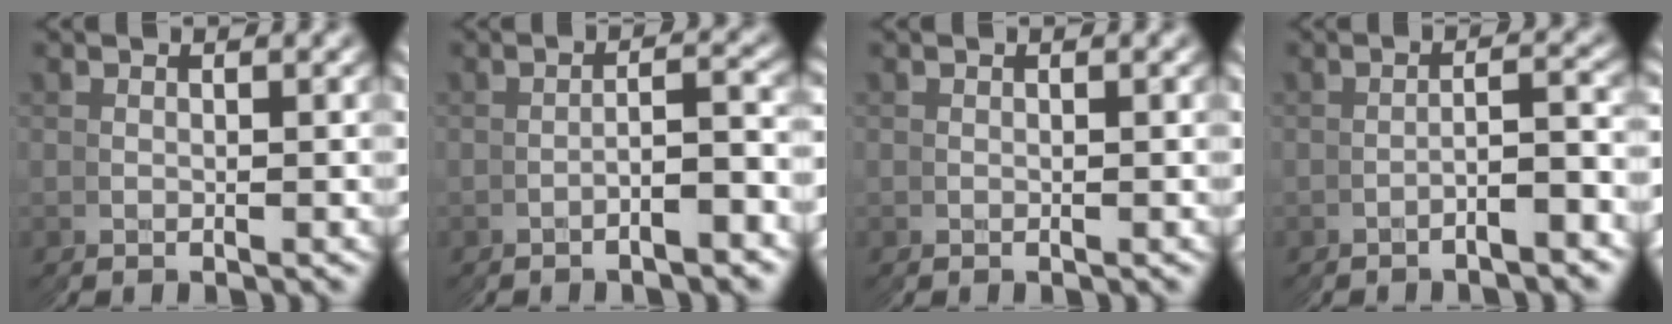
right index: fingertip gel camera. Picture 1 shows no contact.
{"total": 2.6, "force": [-1.9, -0.6, 1.8], "torque": [-0.018, 0.010, -0.037]}
{"total": 0.0}
{"total": 2.5, "force": [-2.1, -0.7, 1.2], "torque": [-0.011, 0.009, -0.041]}